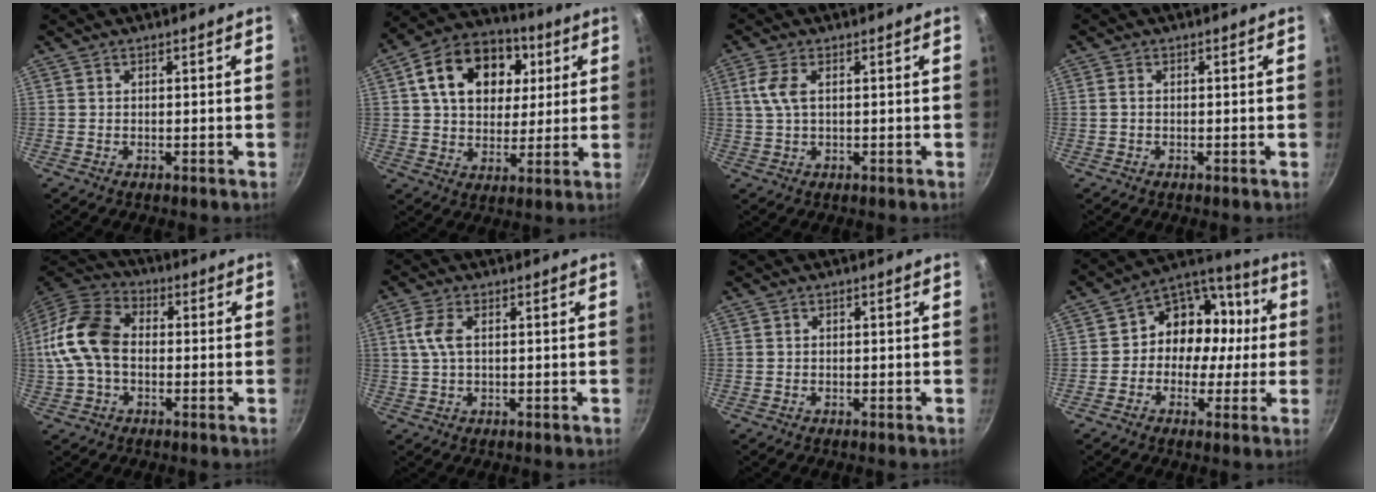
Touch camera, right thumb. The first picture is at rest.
{"total": 18.7, "force": [5.6, 13.6, 11.6], "torque": [-0.167, 0.012, 0.083]}
{"total": 4.5, "force": [1.1, 2.1, 3.8], "torque": [-0.085, 0.006, 0.021]}
{"total": 1.1, "force": [-0.1, 0.7, 0.8], "torque": [-0.017, 0.003, -0.002]}
{"total": 15.1, "force": [-0.5, 10.5, 10.8], "torque": [-0.197, 0.037, -0.024]}
{"total": 4.4, "force": [0.9, 2.1, 3.8], "torque": [-0.085, 0.008, 0.017]}
{"total": 0.0}
{"total": 13.5, "force": [-0.1, 11.3, 7.4], "torque": [-0.053, 0.040, -0.021]}